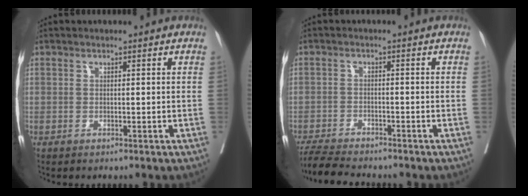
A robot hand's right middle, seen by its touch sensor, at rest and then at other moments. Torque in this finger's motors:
{"motor_torque": [0.04, -0.04, 0.01, 0.01]}